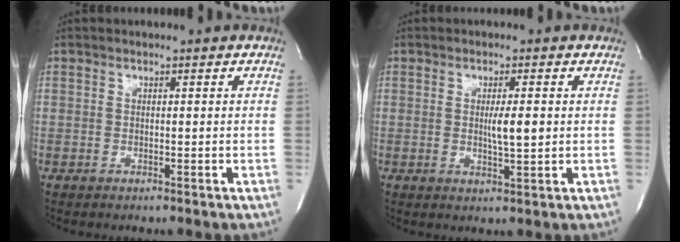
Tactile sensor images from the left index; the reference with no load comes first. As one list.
[{"total": 3.6, "force": [0.0, 0.5, 3.6], "torque": [-0.063, -0.008, 0.000]}]